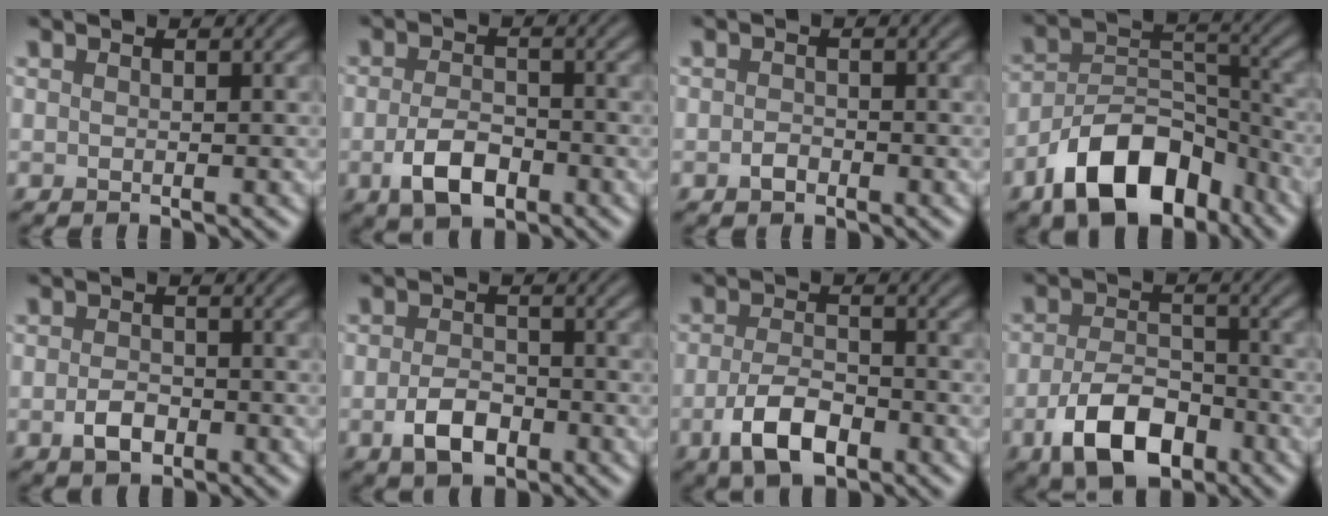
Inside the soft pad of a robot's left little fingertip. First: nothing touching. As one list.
[{"total": 4.2, "force": [-1.9, 2.3, 2.9], "torque": [-0.059, -0.002, -0.039]}, {"total": 1.1, "force": [-0.7, 0.7, 0.6], "torque": [-0.010, 0.000, -0.017]}, {"total": 9.9, "force": [-6.3, 5.2, 5.6], "torque": [-0.091, 0.004, -0.118]}, {"total": 2.5, "force": [-1.0, 1.6, 1.7], "torque": [-0.030, -0.001, -0.024]}, {"total": 3.7, "force": [-1.6, 2.2, 2.4], "torque": [-0.048, -0.002, -0.035]}, {"total": 4.8, "force": [-2.4, 2.2, 3.5], "torque": [-0.072, -0.004, -0.049]}, {"total": 6.6, "force": [-3.3, 3.6, 4.4], "torque": [-0.081, -0.007, -0.061]}]